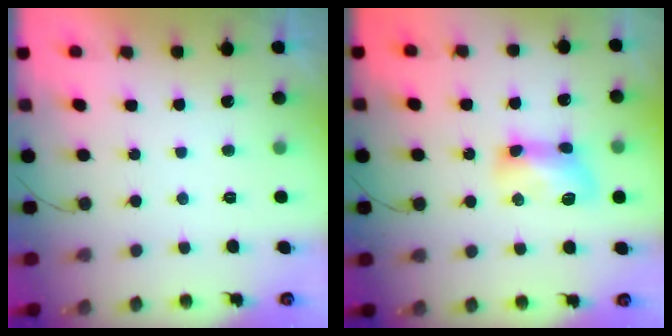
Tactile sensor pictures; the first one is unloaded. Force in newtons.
{"total": 9.7, "press": 9.7, "slide": 0.8}